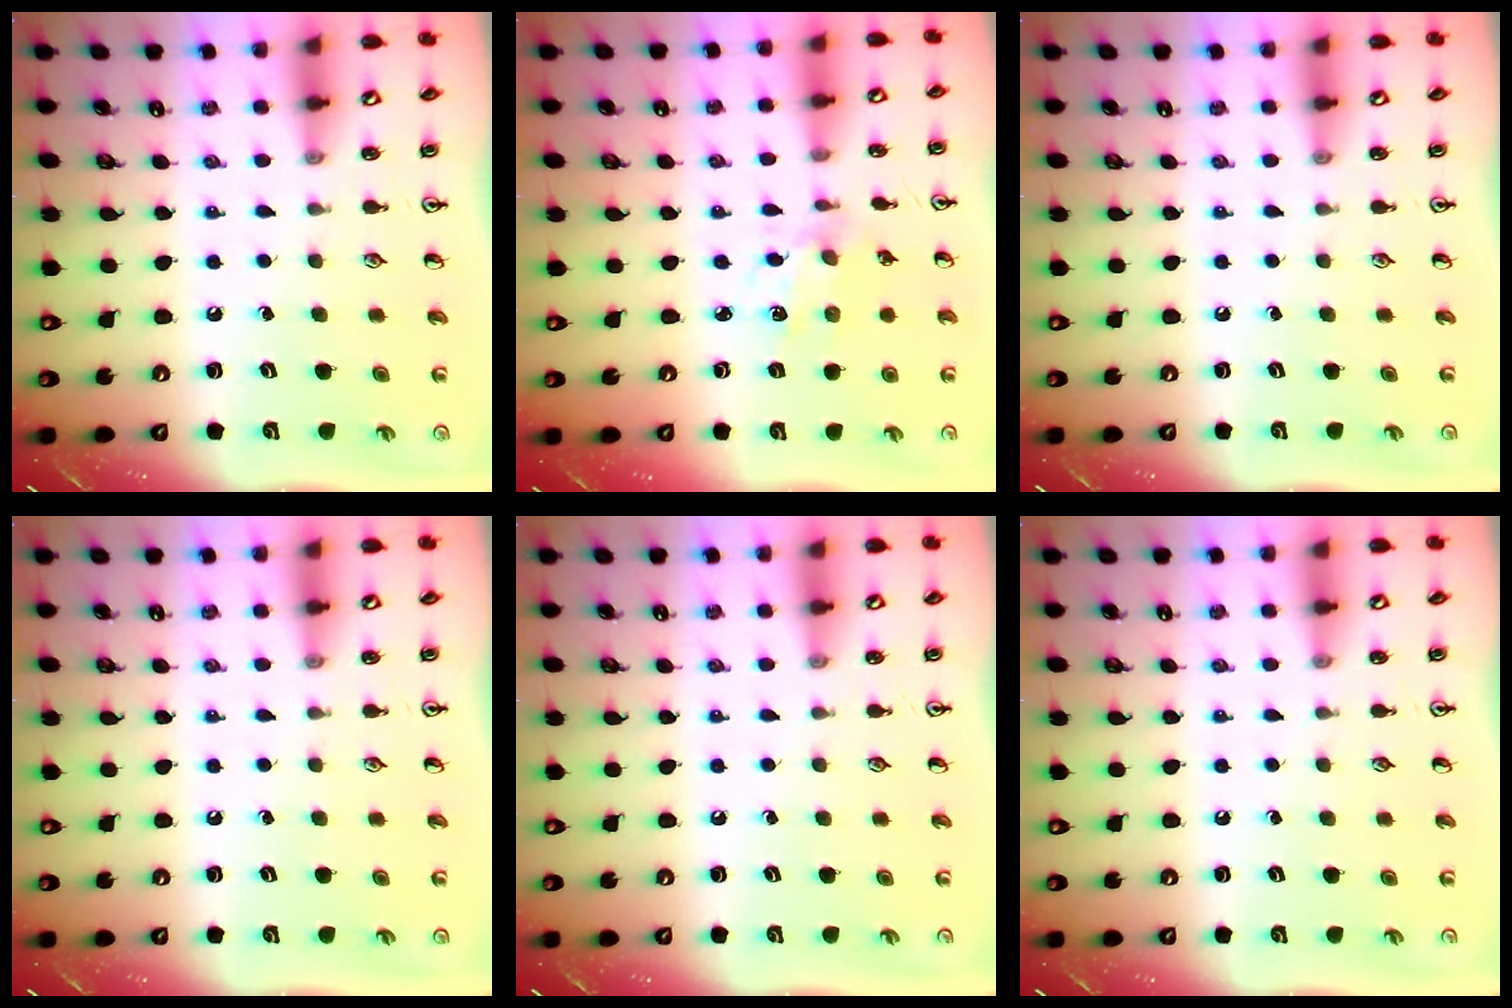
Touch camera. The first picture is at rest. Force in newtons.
{"total": 2.4, "press": 2.4, "slide": 0.5}
{"total": 0.0}
{"total": 0.0}
{"total": 0.0}
{"total": 0.0}